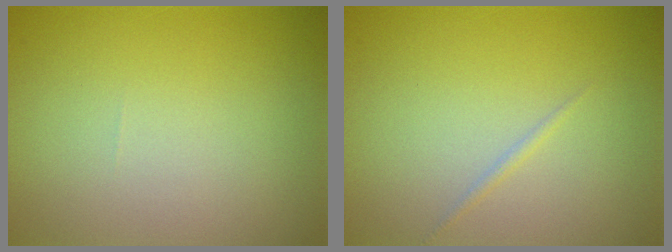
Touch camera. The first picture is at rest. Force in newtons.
{"total": 0.6, "press": 0.6, "slide": 0.0}